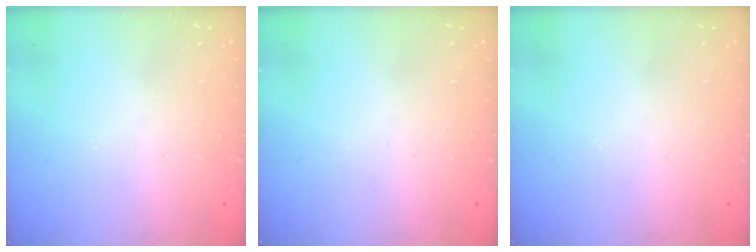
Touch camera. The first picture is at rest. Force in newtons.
{"total": 0.0}
{"total": 0.0}